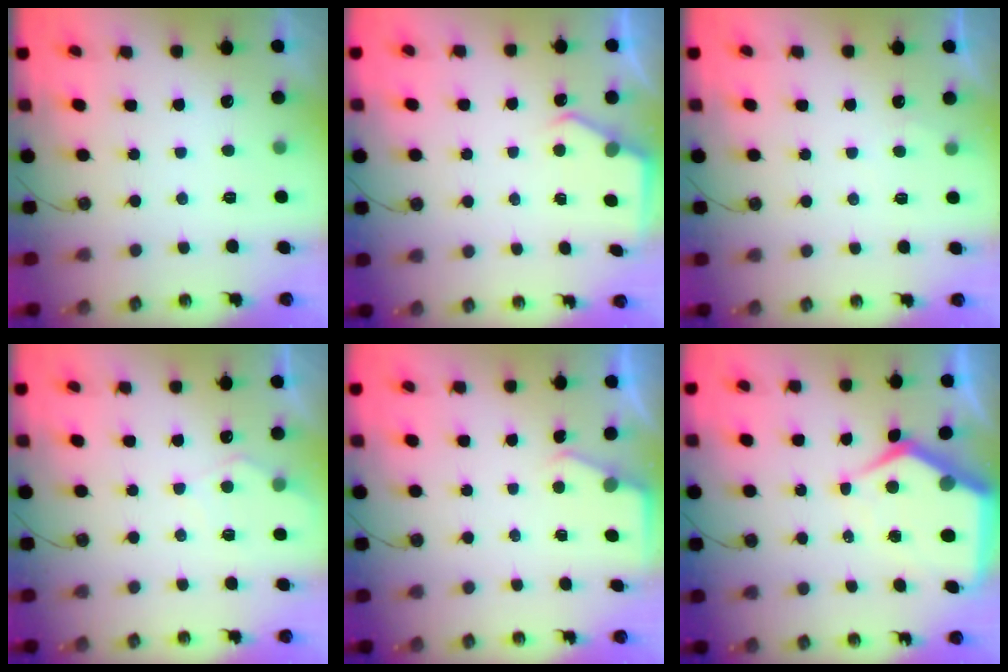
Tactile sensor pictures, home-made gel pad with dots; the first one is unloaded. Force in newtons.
{"total": 2.8, "press": 2.8, "slide": 0.4}
{"total": 2.8, "press": 2.8, "slide": 0.3}
{"total": 6.2, "press": 6.2, "slide": 0.7}
{"total": 2.8, "press": 2.8, "slide": 0.4}
{"total": 12.0, "press": 12.0, "slide": 1.1}